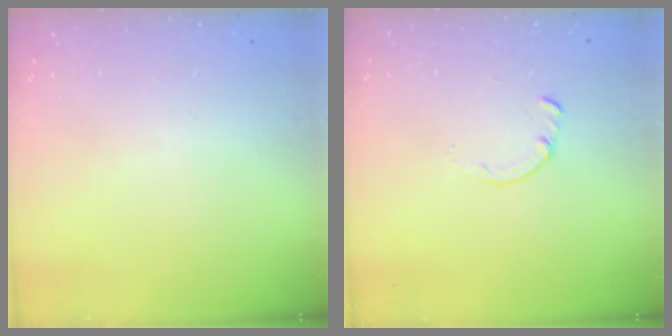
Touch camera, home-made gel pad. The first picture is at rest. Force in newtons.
{"total": 1.7, "press": 1.7, "slide": 0.2}